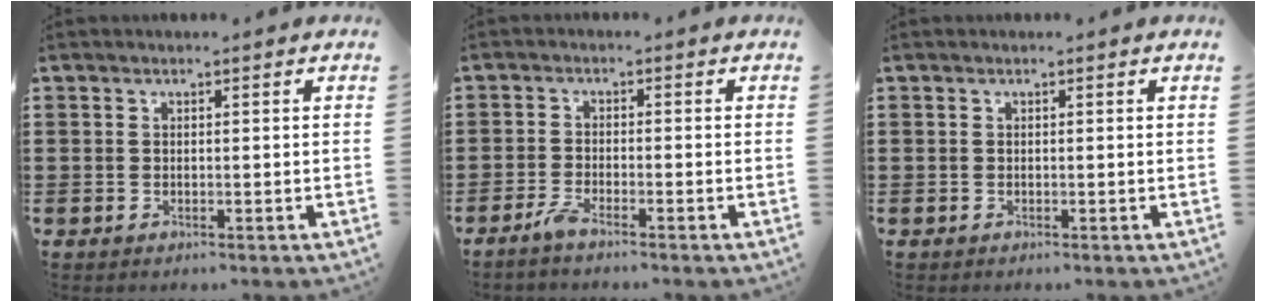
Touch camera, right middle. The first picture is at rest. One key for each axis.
{"total": 2.5, "fx": -1.9, "fy": 0.3, "fz": 1.6, "tx": -0.042, "ty": -0.002, "tz": -0.039}
{"total": 0.0}